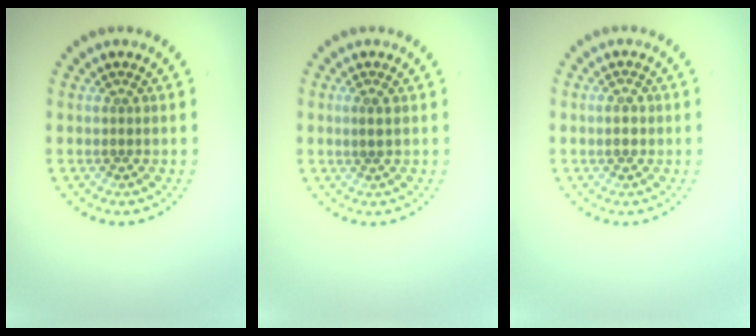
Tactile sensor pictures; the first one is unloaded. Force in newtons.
{"total": 1.0, "press": 0.9, "slide": 0.4}
{"total": 1.3, "press": 1.3, "slide": 0.1}